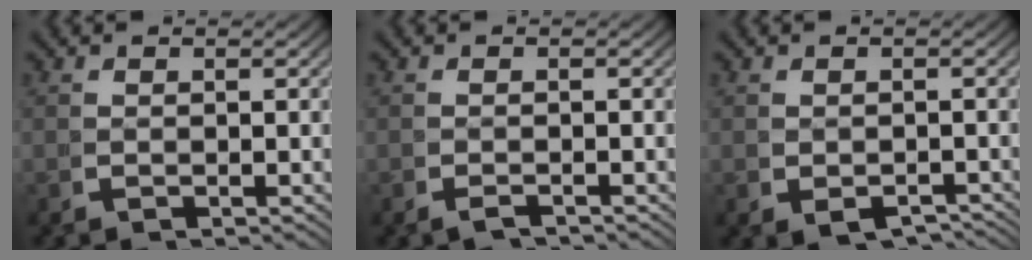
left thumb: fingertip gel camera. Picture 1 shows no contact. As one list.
[{"total": 1.3, "force": [-1.3, 0.2, 0.3], "torque": [-0.006, -0.007, -0.021]}, {"total": 3.3, "force": [-2.3, 1.7, 1.6], "torque": [-0.033, -0.022, -0.022]}]